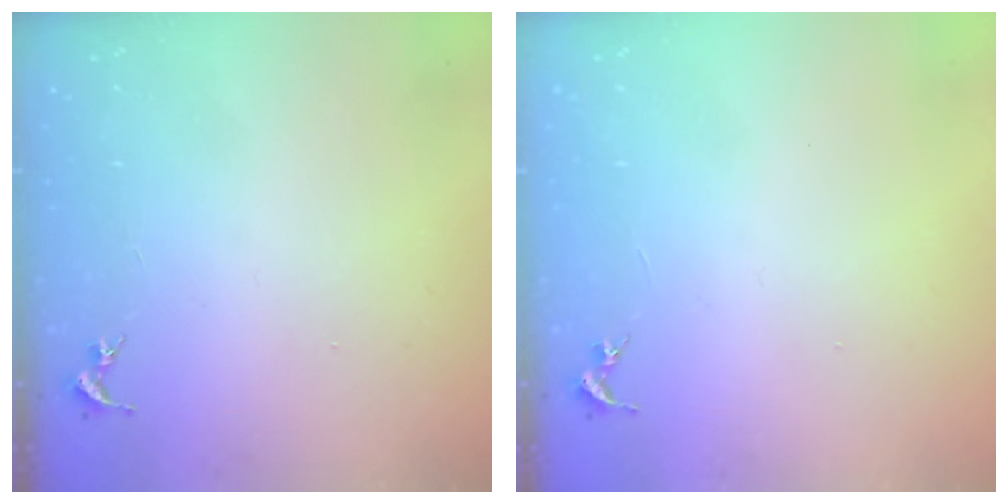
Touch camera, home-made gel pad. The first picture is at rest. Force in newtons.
{"total": 0.0}